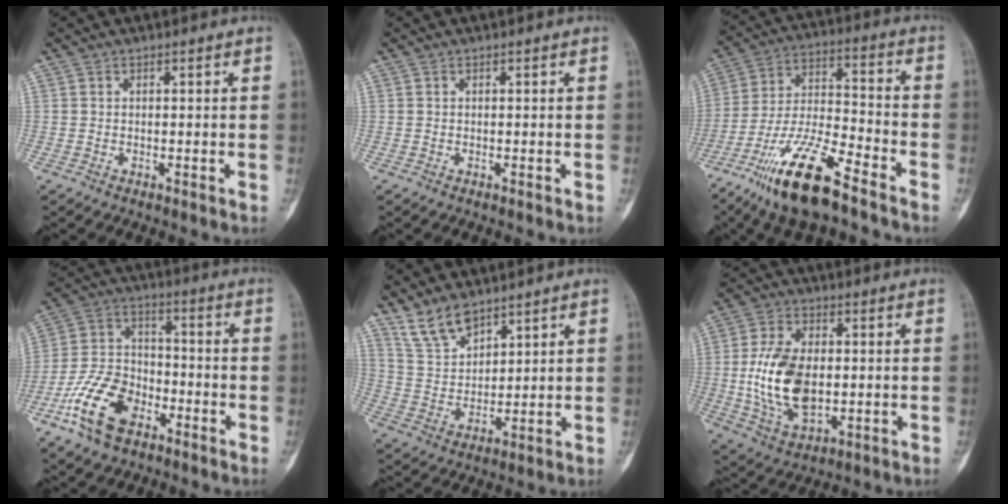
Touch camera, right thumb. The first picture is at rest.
{"total": 0.0}
{"total": 17.0, "force": [-11.4, 4.1, 12.0], "torque": [-0.228, 0.061, -0.209]}
{"total": 14.1, "force": [-7.4, 8.6, 8.5], "torque": [-0.155, 0.044, -0.146]}
{"total": 8.1, "force": [6.4, 3.5, 3.4], "torque": [-0.054, -0.033, 0.137]}
{"total": 15.1, "force": [-0.5, 9.1, 12.1], "torque": [-0.223, -0.002, 0.001]}